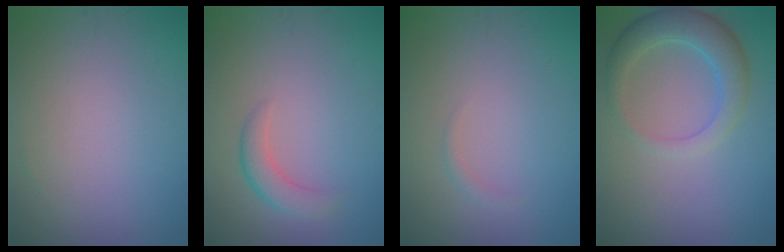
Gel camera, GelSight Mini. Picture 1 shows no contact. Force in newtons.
{"total": 2.1, "press": 2.1, "slide": 0.1}
{"total": 0.6, "press": 0.6, "slide": 0.0}
{"total": 4.2, "press": 4.2, "slide": 0.2}